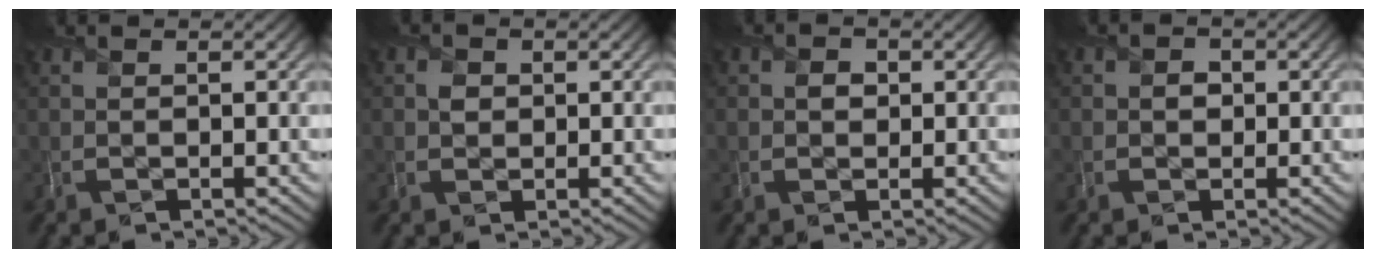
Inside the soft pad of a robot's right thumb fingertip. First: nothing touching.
{"total": 1.6, "force": [0.2, 1.5, 0.7], "torque": [-0.012, -0.001, -0.002]}
{"total": 1.7, "force": [0.1, 1.5, 0.7], "torque": [-0.011, -0.002, -0.004]}
{"total": 1.7, "force": [-0.1, 1.6, 0.6], "torque": [-0.008, -0.003, -0.006]}